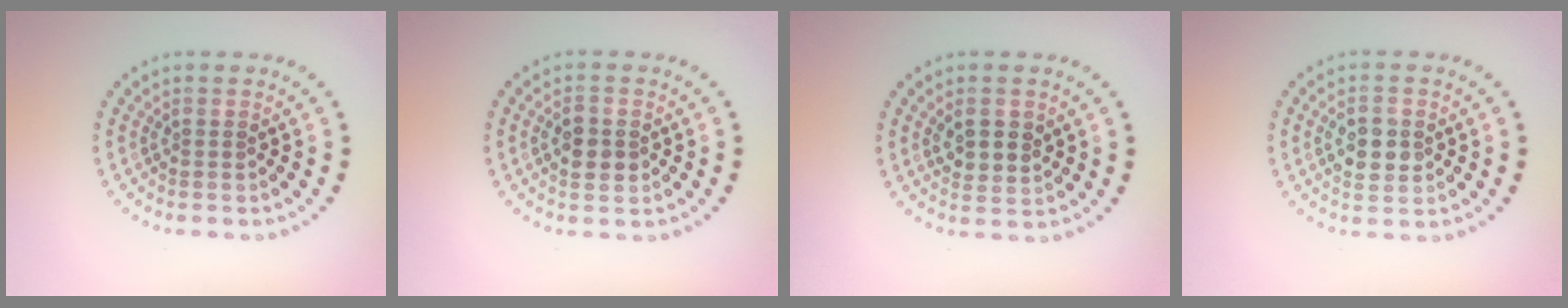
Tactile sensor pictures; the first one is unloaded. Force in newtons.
{"total": 2.9, "press": 2.9, "slide": 0.1}
{"total": 2.7, "press": 2.6, "slide": 0.7}
{"total": 3.0, "press": 3.0, "slide": 0.1}